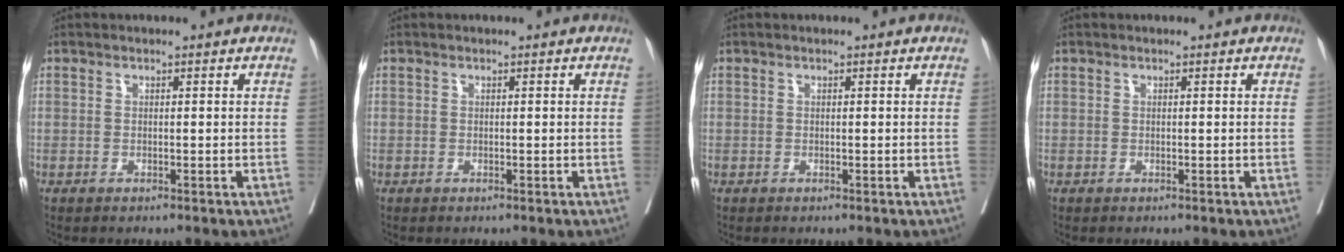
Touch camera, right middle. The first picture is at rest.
{"total": 0.0}
{"total": 0.0}
{"total": 0.0}